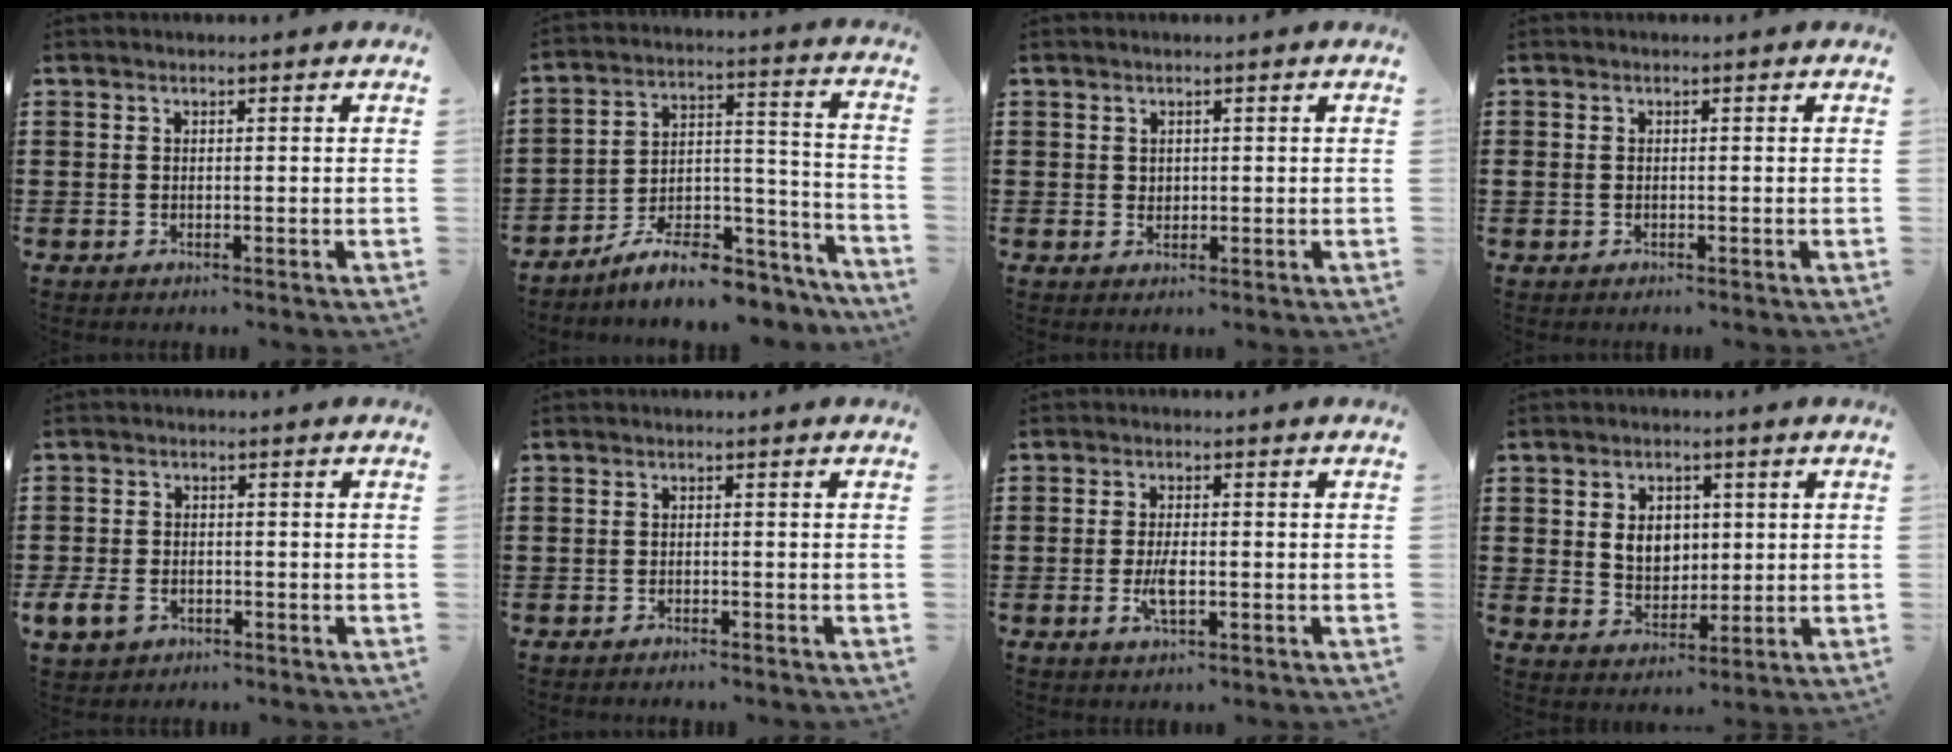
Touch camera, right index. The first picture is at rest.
{"total": 8.1, "force": [-7.0, 2.6, 3.2], "torque": [-0.046, 0.020, -0.129]}
{"total": 0.7, "force": [0.4, 0.6, 0.3], "torque": [-0.007, 0.002, 0.008]}
{"total": 0.5, "force": [-0.2, 0.4, 0.1], "torque": [-0.004, 0.003, -0.006]}
{"total": 3.1, "force": [-1.5, 2.2, 1.7], "torque": [-0.054, -0.006, -0.034]}
{"total": 0.8, "force": [-0.8, -0.1, 0.1], "torque": [-0.004, -0.003, -0.016]}
{"total": 3.9, "force": [-0.9, 1.3, 3.6], "torque": [-0.077, -0.006, -0.018]}
{"total": 5.2, "force": [0.9, 4.2, 3.0], "torque": [-0.056, 0.006, 0.010]}